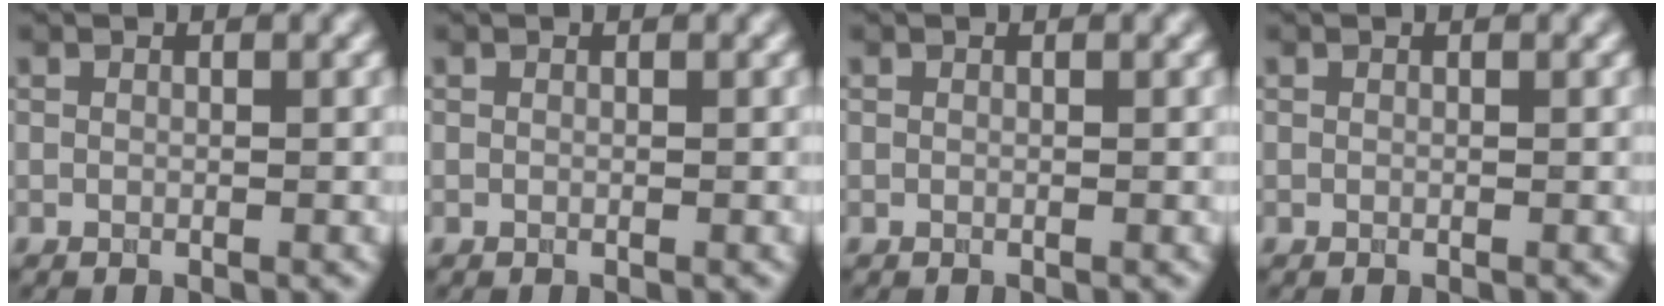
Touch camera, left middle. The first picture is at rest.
{"total": 0.0}
{"total": 0.0}
{"total": 0.0}